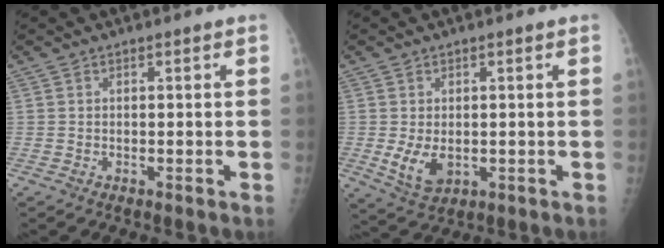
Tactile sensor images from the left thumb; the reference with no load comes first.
{"total": 5.5, "force": [-0.6, 3.6, 4.1], "torque": [-0.069, -0.013, 0.002]}